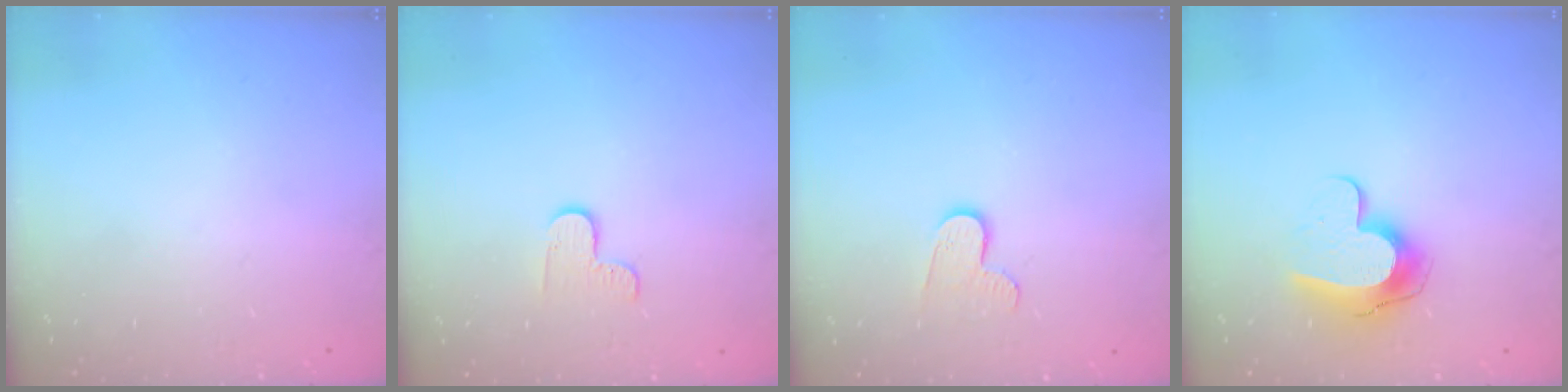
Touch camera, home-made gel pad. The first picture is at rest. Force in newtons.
{"total": 3.8, "press": 3.8, "slide": 0.4}
{"total": 5.9, "press": 5.9, "slide": 0.4}
{"total": 10.9, "press": 10.9, "slide": 1.1}